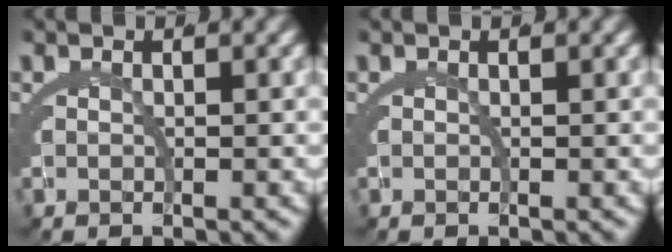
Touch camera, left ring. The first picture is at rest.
{"total": 0.0}